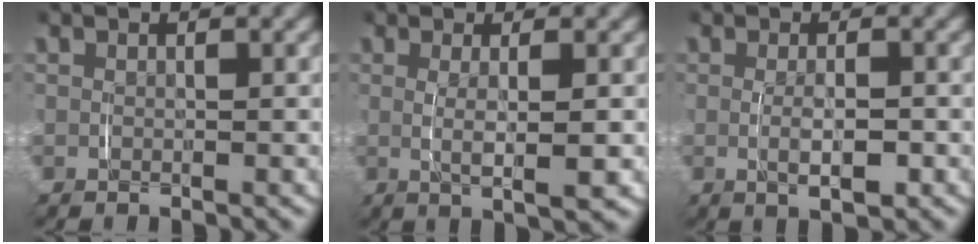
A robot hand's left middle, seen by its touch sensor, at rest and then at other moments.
{"total": 3.6, "force": [0.2, 0.6, 3.6], "torque": [-0.054, -0.003, 0.007]}
{"total": 3.1, "force": [-0.6, 1.0, 2.9], "torque": [-0.042, -0.001, -0.006]}